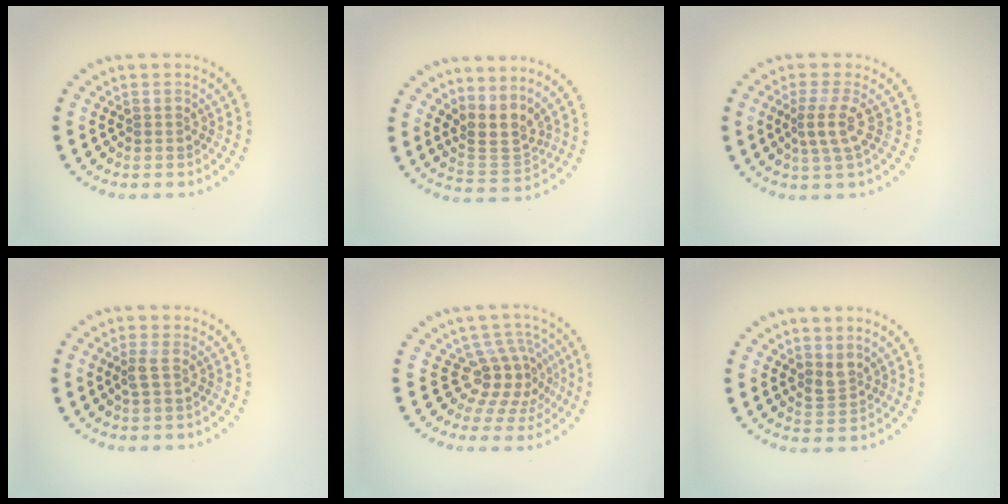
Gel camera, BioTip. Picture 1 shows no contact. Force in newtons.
{"total": 3.1, "press": 2.3, "slide": 2.1}
{"total": 2.5, "press": 1.9, "slide": 1.7}
{"total": 1.2, "press": 1.0, "slide": 0.6}
{"total": 4.0, "press": 2.8, "slide": 2.8}
{"total": 1.7, "press": 1.4, "slide": 1.1}